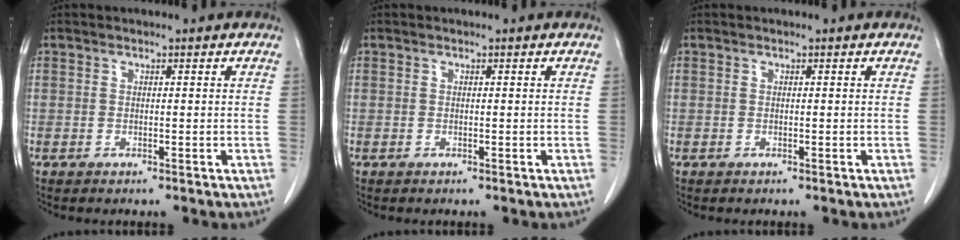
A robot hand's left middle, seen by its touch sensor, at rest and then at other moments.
{"total": 0.0}
{"total": 0.0}